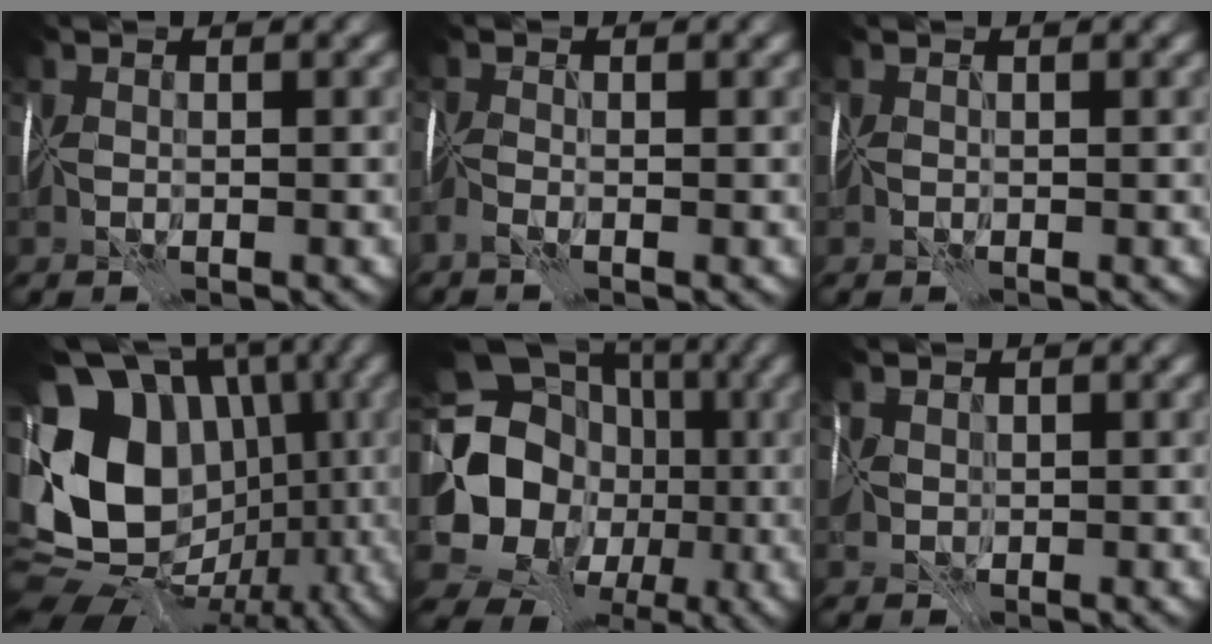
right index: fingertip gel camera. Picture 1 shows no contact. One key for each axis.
{"total": 1.6, "fx": -1.4, "fy": 0.2, "fz": 0.8, "tx": -0.017, "ty": -0.005, "tz": -0.033}
{"total": 0.0}
{"total": 14.5, "fx": 0.2, "fy": 11.1, "fz": 9.4, "tx": -0.139, "ty": 0.014, "tz": 0.017}
{"total": 17.9, "fx": -2.4, "fy": 15.4, "fz": 8.8, "tx": -0.136, "ty": -0.004, "tz": -0.057}
{"total": 1.9, "fx": 0.3, "fy": 1.3, "fz": 1.3, "tx": -0.024, "ty": -0.003, "tz": 0.005}